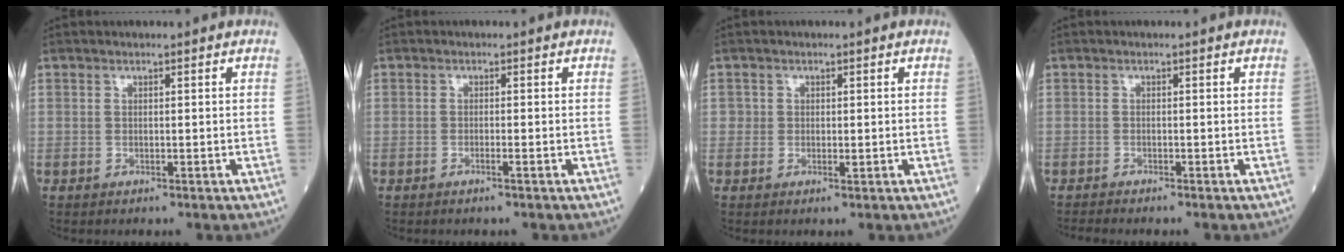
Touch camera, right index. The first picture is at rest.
{"total": 0.8, "force": [-0.4, -0.2, 0.6], "torque": [-0.015, 0.001, -0.005]}
{"total": 1.0, "force": [0.1, 0.8, 0.6], "torque": [-0.007, 0.001, 0.002]}
{"total": 2.5, "force": [-2.3, -0.3, 1.0], "torque": [-0.011, -0.003, -0.036]}